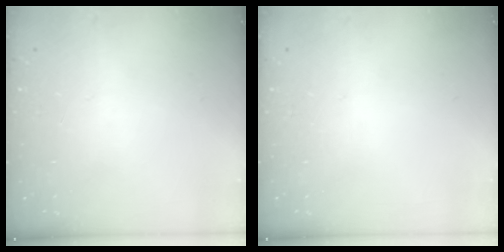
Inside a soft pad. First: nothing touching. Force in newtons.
{"total": 0.0}